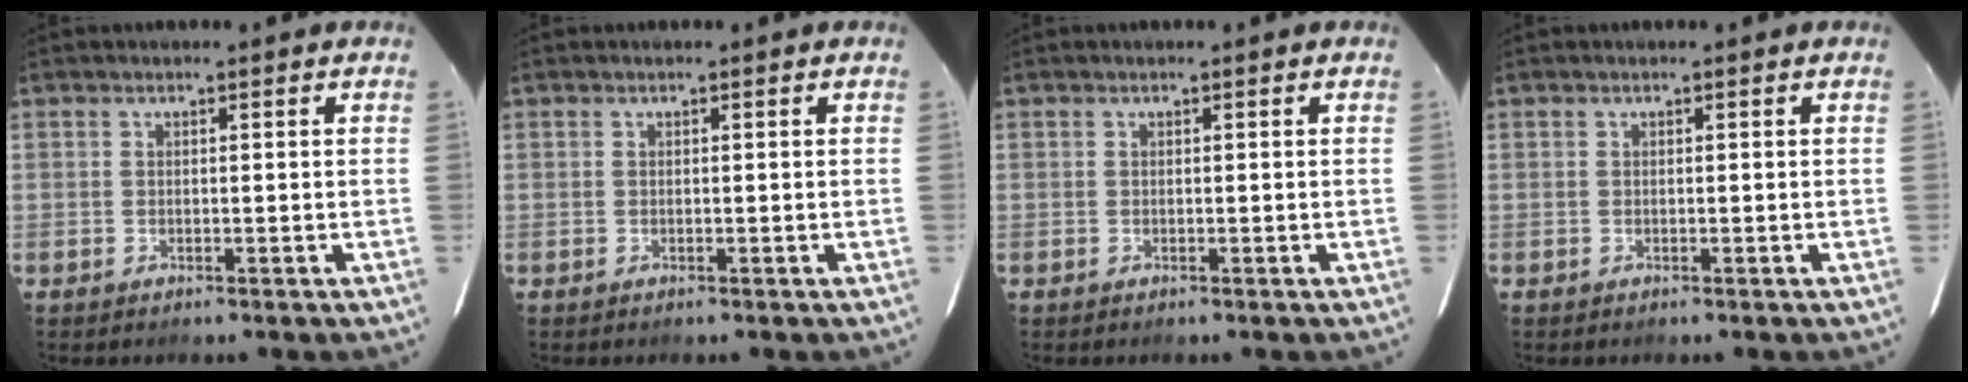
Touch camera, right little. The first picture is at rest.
{"total": 0.0}
{"total": 0.0}
{"total": 0.0}